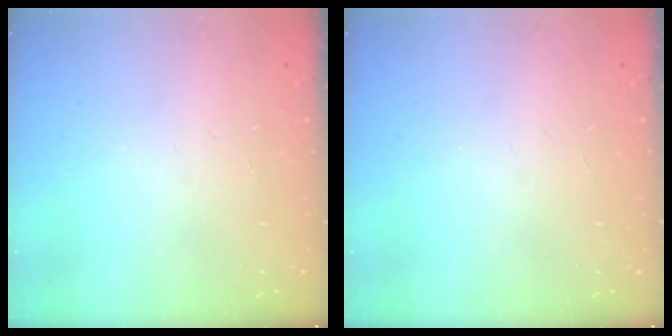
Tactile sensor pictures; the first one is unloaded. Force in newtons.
{"total": 0.0}